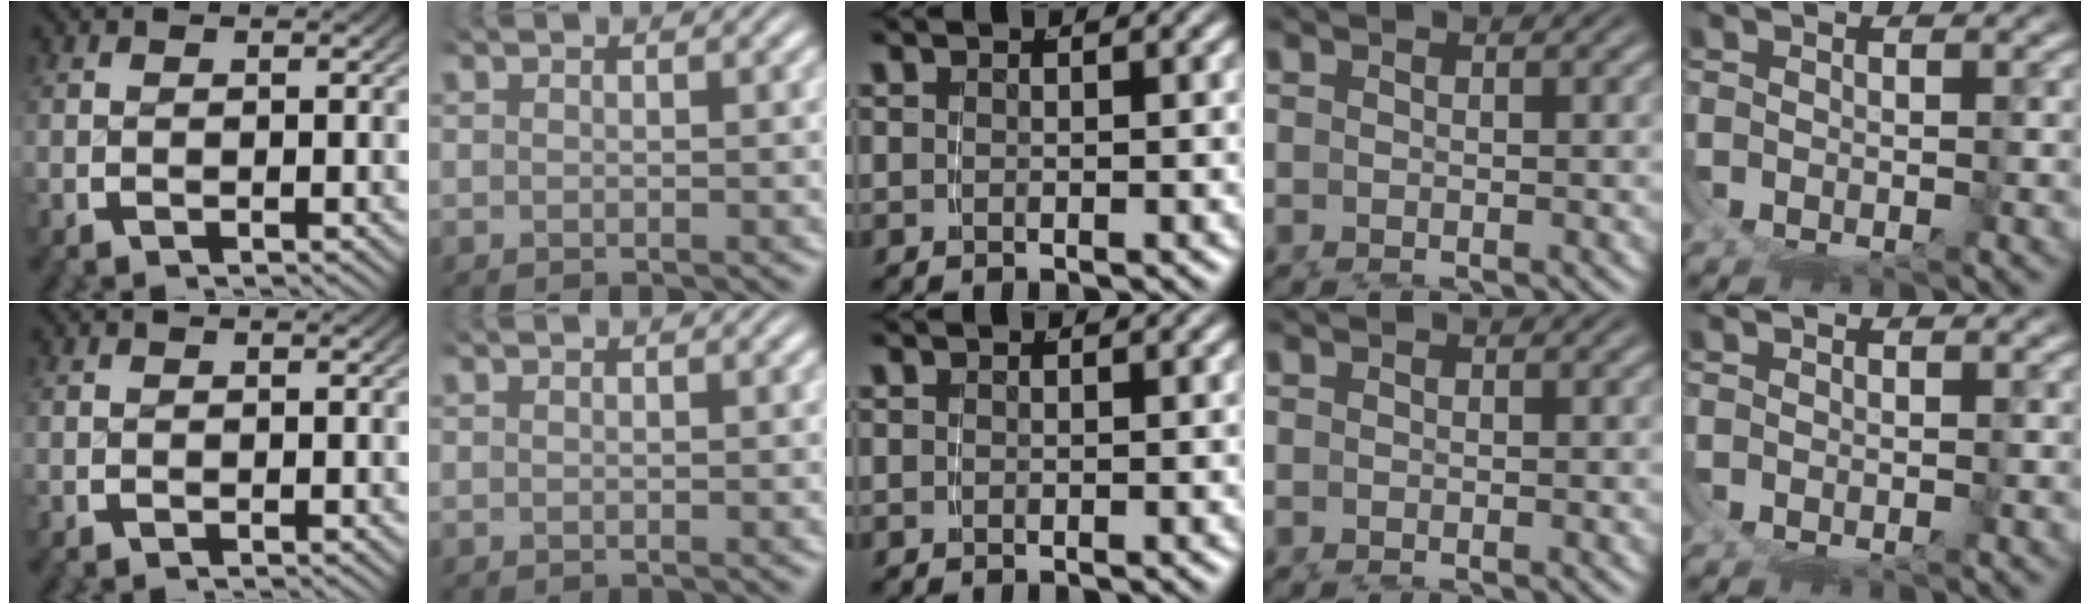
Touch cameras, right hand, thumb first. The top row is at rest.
{}